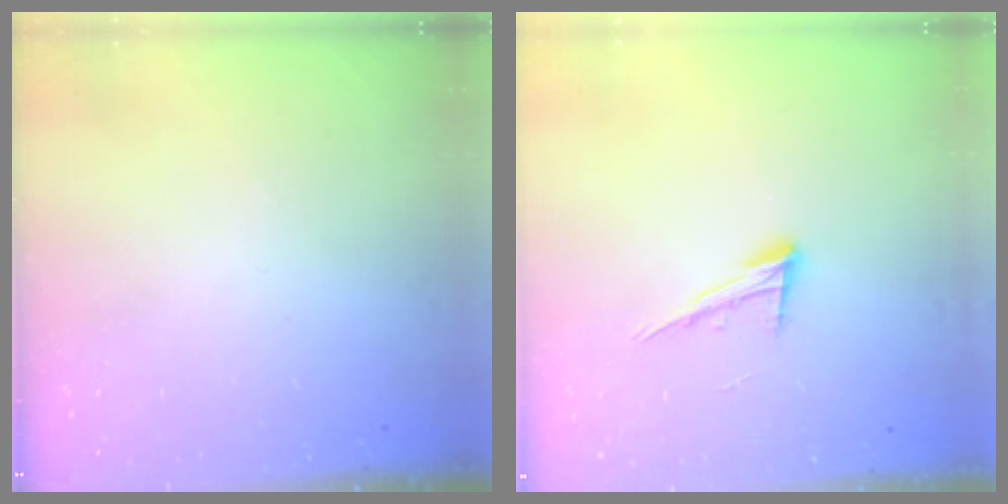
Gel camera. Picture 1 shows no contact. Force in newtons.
{"total": 10.6, "press": 10.5, "slide": 1.6}